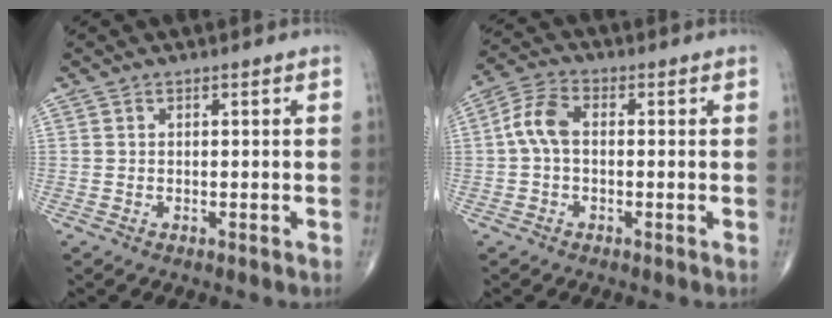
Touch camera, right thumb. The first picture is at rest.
{"total": 6.0, "force": [0.0, 3.6, 4.8], "torque": [-0.101, 0.020, -0.009]}